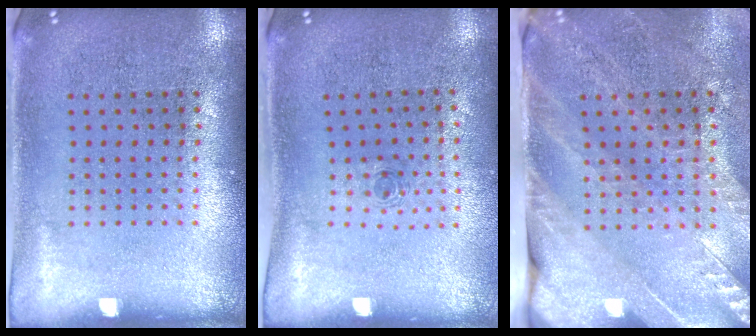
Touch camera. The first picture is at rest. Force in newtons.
{"total": 0.5, "press": 0.3, "slide": 0.5}
{"total": 3.5, "press": 2.9, "slide": 1.9}